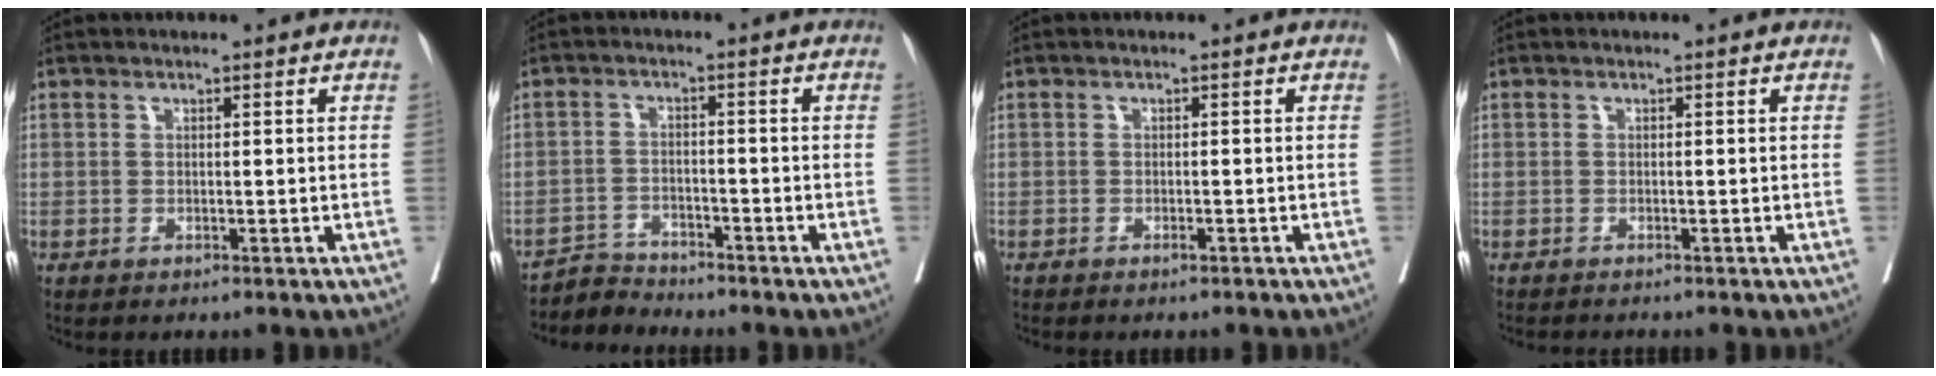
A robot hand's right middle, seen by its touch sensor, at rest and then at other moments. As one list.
[{"total": 3.5, "force": [-3.2, 0.2, -1.4], "torque": [0.032, -0.004, -0.058]}, {"total": 0.6, "force": [-0.6, 0.0, 0.3], "torque": [-0.016, -0.002, -0.010]}, {"total": 1.7, "force": [-1.6, 0.0, 0.5], "torque": [-0.011, -0.004, -0.022]}]